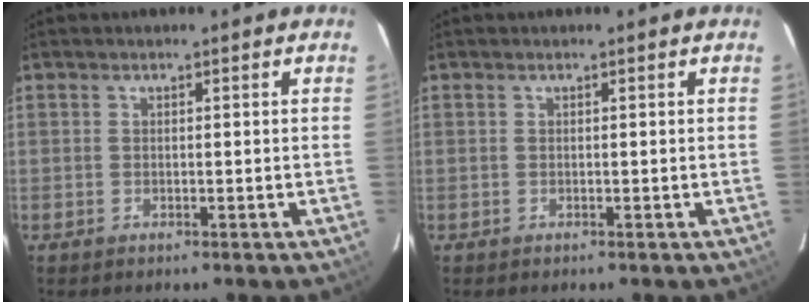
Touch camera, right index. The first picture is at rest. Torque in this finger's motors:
{"motor_torque": [0.00, 0.00, 0.00, 0.00]}